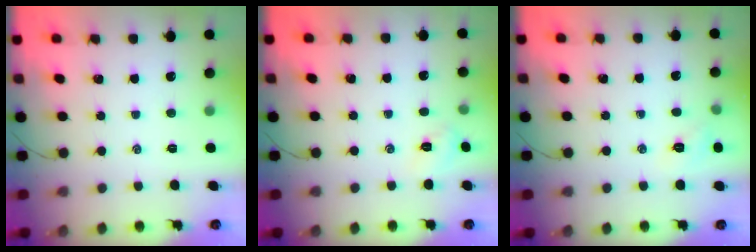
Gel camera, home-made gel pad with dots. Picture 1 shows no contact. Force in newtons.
{"total": 3.2, "press": 3.1, "slide": 1.0}
{"total": 5.5, "press": 5.3, "slide": 1.5}